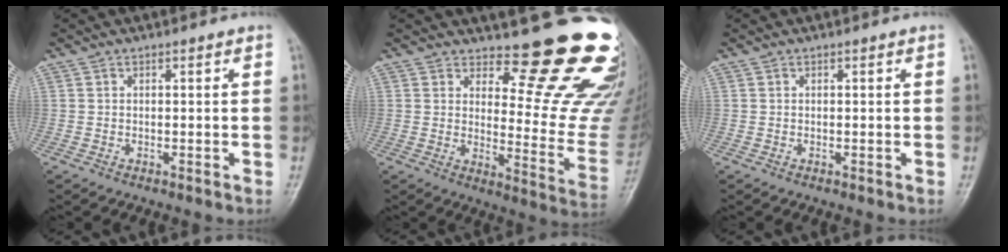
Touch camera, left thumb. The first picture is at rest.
{"total": 17.9, "force": [14.8, 5.0, 8.7], "torque": [-0.054, -0.155, 0.176]}
{"total": 0.0}